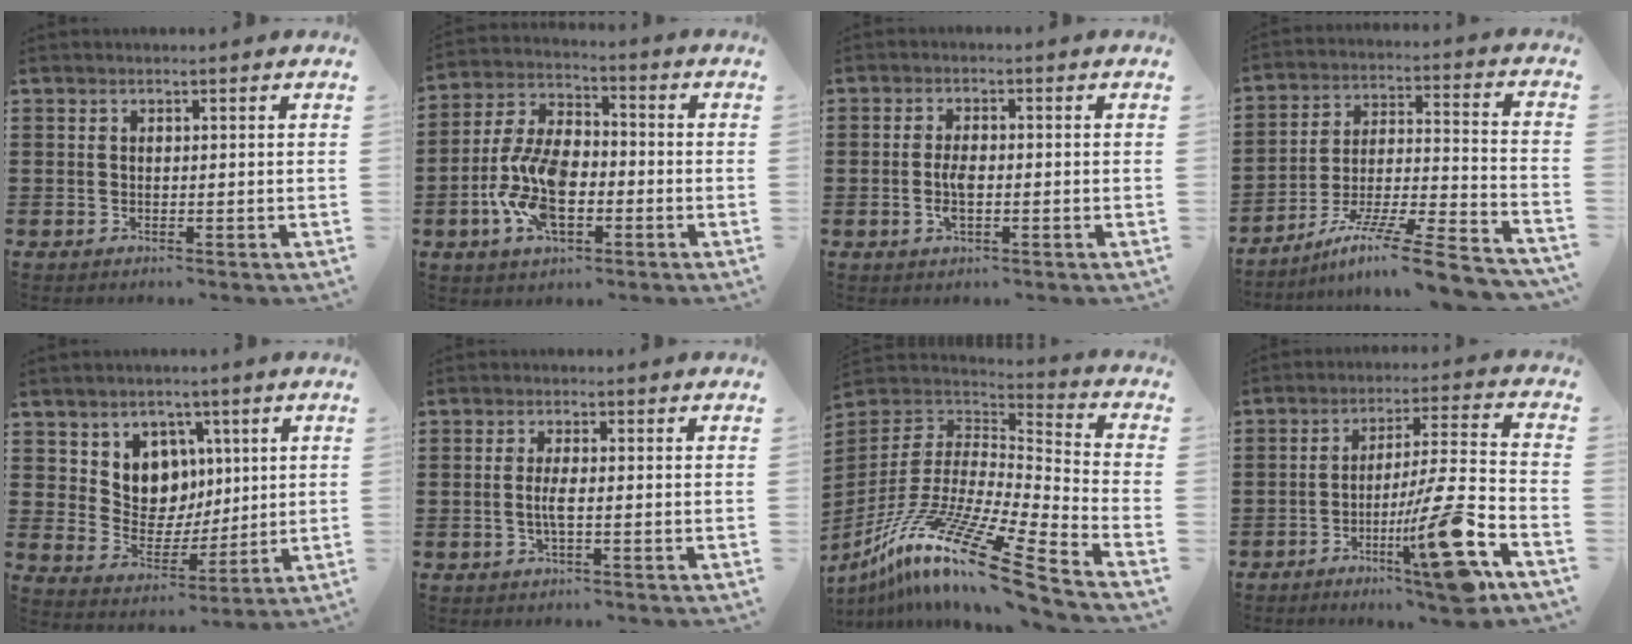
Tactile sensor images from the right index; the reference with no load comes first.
{"total": 11.0, "force": [-3.0, 5.8, 8.9], "torque": [-0.211, 0.001, -0.061]}
{"total": 3.7, "force": [-0.6, 1.4, 3.4], "torque": [-0.077, -0.002, -0.016]}
{"total": 10.9, "force": [-8.3, 0.4, 7.1], "torque": [-0.114, 0.007, -0.159]}
{"total": 7.1, "force": [3.4, 6.1, 0.6], "torque": [-0.042, -0.028, 0.064]}
{"total": 2.8, "force": [-0.5, 0.5, 2.7], "torque": [-0.064, -0.007, -0.014]}
{"total": 16.8, "force": [-11.0, 1.9, 12.6], "torque": [-0.245, 0.020, -0.205]}
{"total": 15.8, "force": [-8.2, 0.5, 13.5], "torque": [-0.214, 0.004, -0.136]}